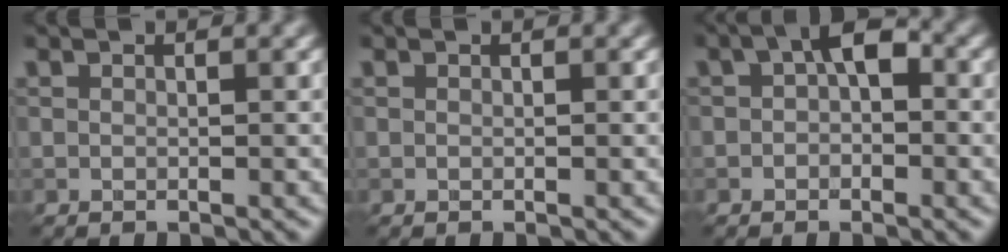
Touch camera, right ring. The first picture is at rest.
{"total": 0.0}
{"total": 3.0, "force": [0.2, 1.9, 2.3], "torque": [-0.032, 0.015, -0.007]}